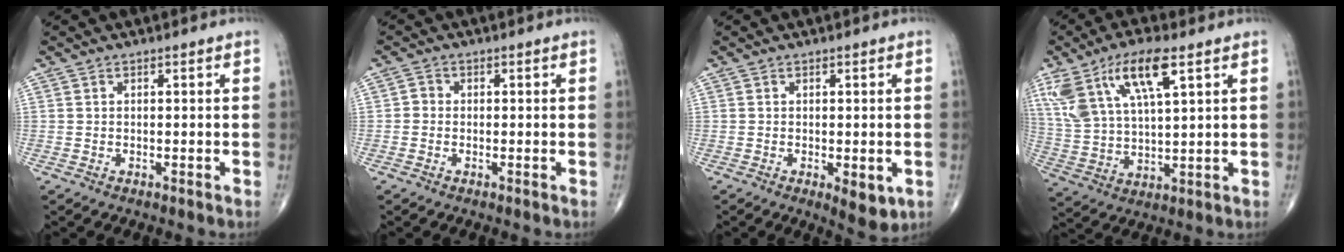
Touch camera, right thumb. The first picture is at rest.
{"total": 1.4, "force": [-0.3, 1.3, 0.6], "torque": [-0.002, 0.004, -0.011]}
{"total": 4.7, "force": [-1.3, 1.9, 4.1], "torque": [-0.048, -0.011, -0.013]}
{"total": 15.2, "force": [7.5, 5.1, 12.1], "torque": [-0.243, -0.010, 0.149]}